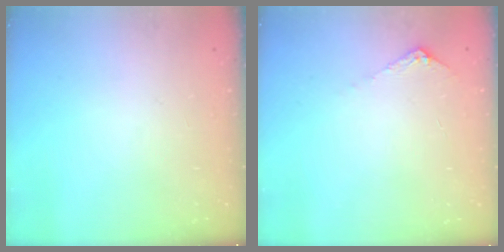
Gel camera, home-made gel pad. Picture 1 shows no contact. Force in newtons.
{"total": 5.8, "press": 5.8, "slide": 0.8}